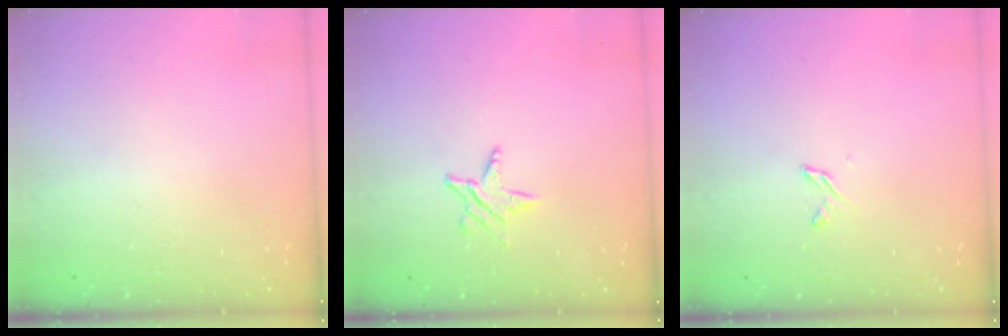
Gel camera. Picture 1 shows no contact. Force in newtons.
{"total": 5.0, "press": 5.0, "slide": 0.6}
{"total": 3.3, "press": 3.3, "slide": 0.4}